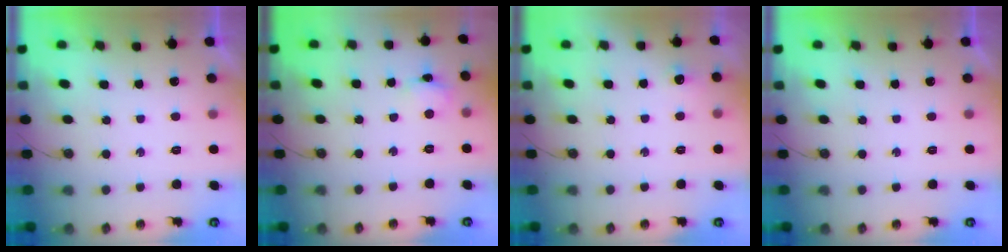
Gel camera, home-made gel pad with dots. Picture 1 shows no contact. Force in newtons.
{"total": 3.5, "press": 3.4, "slide": 0.3}
{"total": 5.7, "press": 5.6, "slide": 1.1}
{"total": 0.0}